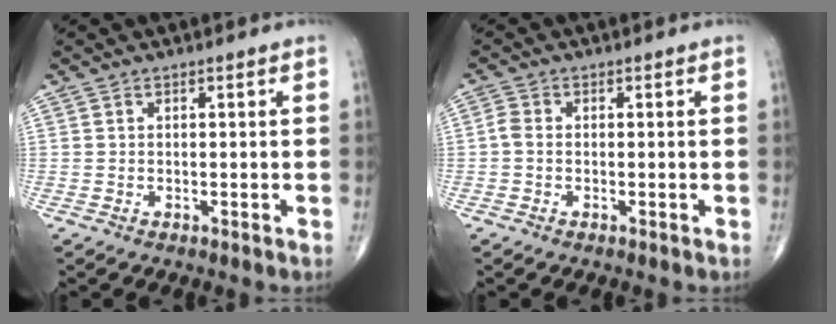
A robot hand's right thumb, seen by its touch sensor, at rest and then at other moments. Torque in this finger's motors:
{"motor_torque": [-0.32, 0.00, 0.32, 0.15, 0.02]}